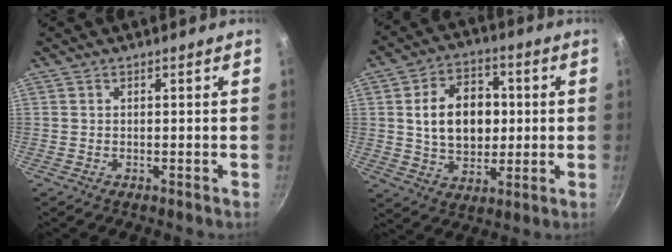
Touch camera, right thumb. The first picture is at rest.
{"total": 14.3, "force": [1.4, 10.3, 9.9], "torque": [-0.123, 0.008, 0.024]}